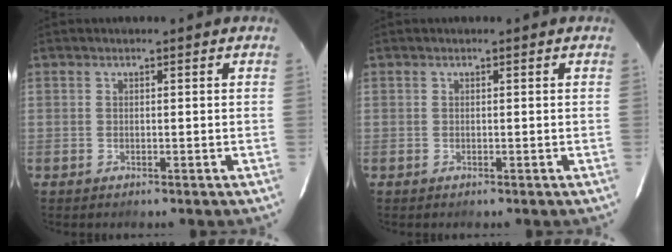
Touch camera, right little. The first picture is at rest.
{"total": 0.0}